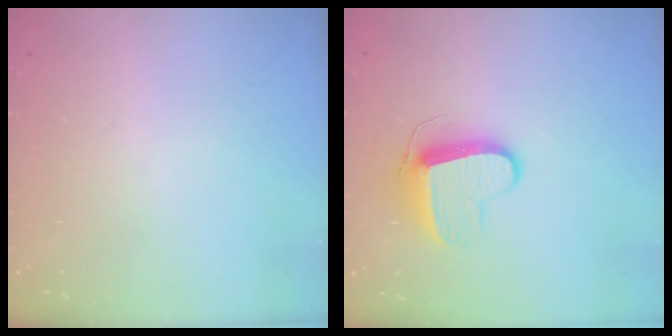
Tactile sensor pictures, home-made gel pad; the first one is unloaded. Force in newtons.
{"total": 9.8, "press": 9.8, "slide": 0.4}